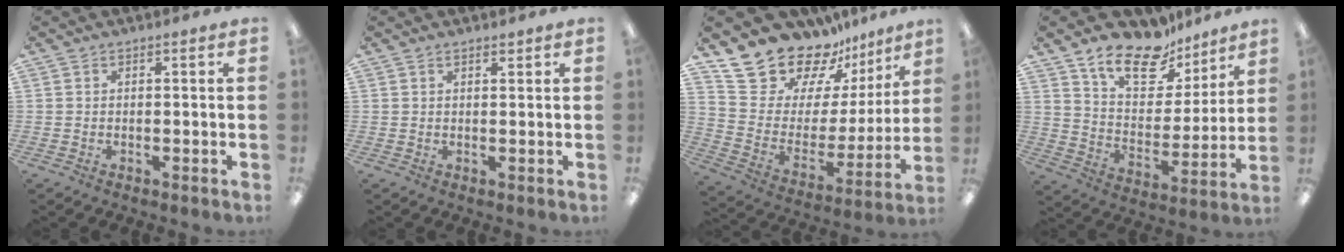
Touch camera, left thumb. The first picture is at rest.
{"total": 1.3, "force": [1.1, 0.4, 0.6], "torque": [-0.012, -0.001, 0.021]}
{"total": 19.9, "force": [17.1, 9.1, 4.5], "torque": [-0.093, -0.140, 0.316]}
{"total": 16.6, "force": [12.8, 7.9, 7.0], "torque": [-0.122, -0.081, 0.229]}